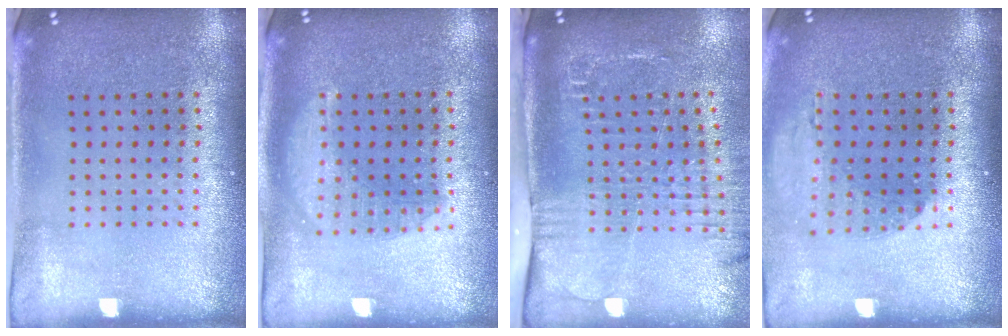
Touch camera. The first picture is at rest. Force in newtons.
{"total": 1.4, "press": 1.4, "slide": 0.1}
{"total": 2.6, "press": 2.0, "slide": 1.6}
{"total": 1.2, "press": 1.2, "slide": 0.2}